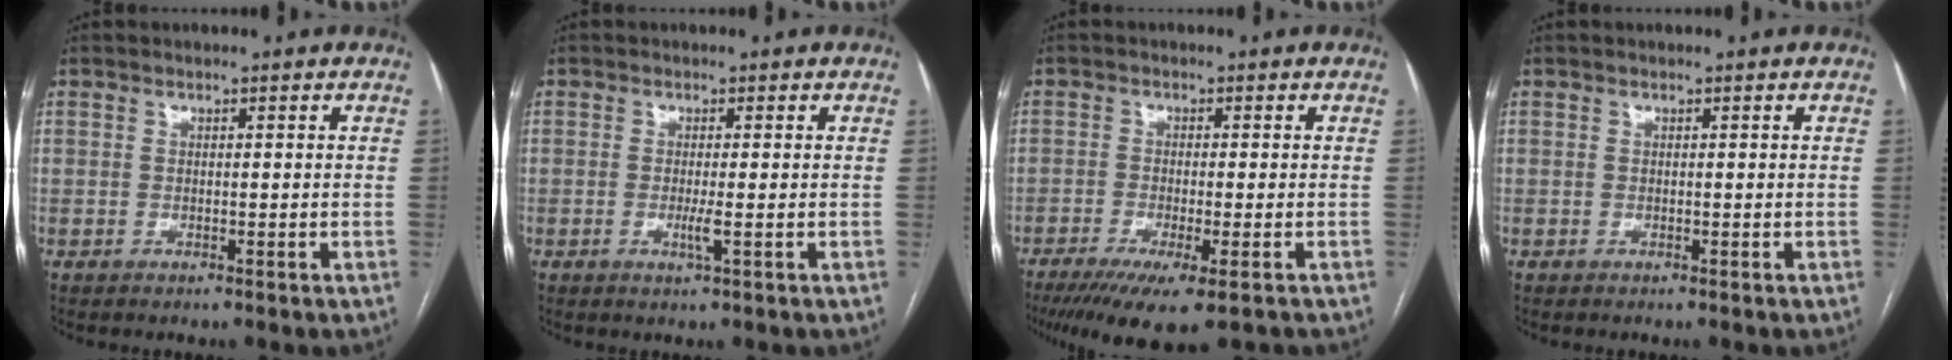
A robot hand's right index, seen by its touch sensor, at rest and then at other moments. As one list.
[{"total": 1.9, "force": [-0.4, -0.1, 1.8], "torque": [-0.036, -0.005, -0.007]}, {"total": 10.1, "force": [-6.9, 1.3, 7.3], "torque": [-0.107, -0.024, -0.107]}, {"total": 0.0}]